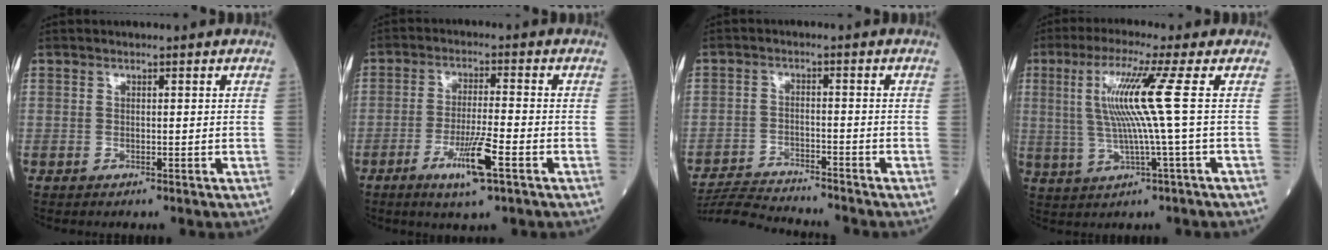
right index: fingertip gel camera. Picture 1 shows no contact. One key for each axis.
{"total": 7.6, "fx": -3.6, "fy": 0.2, "fz": 6.7, "tx": -0.127, "ty": -0.014, "tz": -0.064}
{"total": 8.3, "fx": -8.2, "fy": -0.4, "fz": 1.4, "tx": -0.027, "ty": -0.011, "tz": -0.142}
{"total": 9.4, "fx": 1.6, "fy": -2.0, "fz": 9.0, "tx": -0.179, "ty": 0.008, "tz": 0.035}